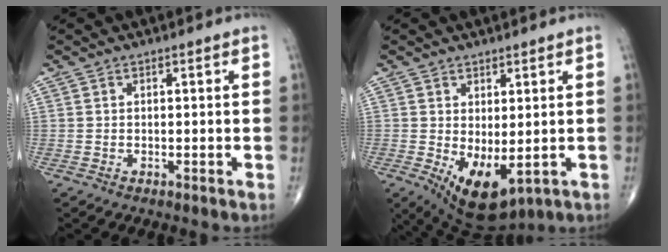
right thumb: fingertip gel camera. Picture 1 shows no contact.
{"total": 8.9, "force": [-1.4, 4.3, 7.7], "torque": [-0.119, -0.012, 0.000]}